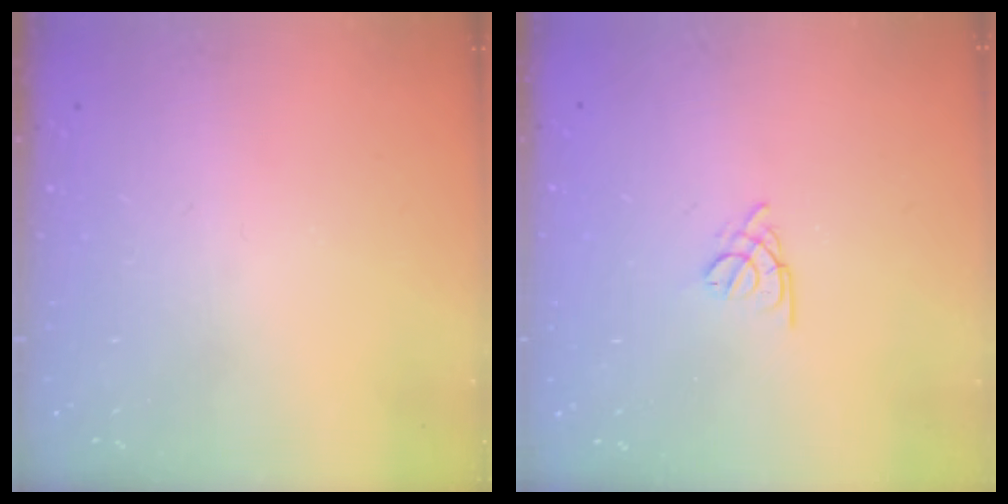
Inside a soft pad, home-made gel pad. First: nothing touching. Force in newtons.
{"total": 1.8, "press": 1.7, "slide": 0.5}